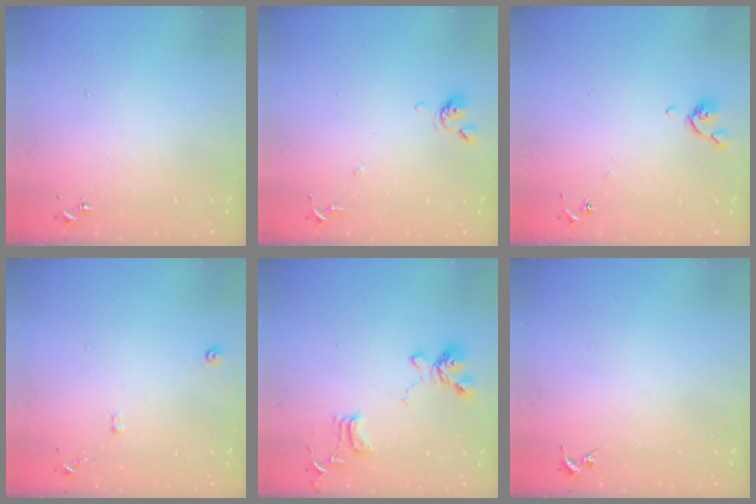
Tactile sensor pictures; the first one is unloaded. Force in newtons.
{"total": 7.3, "press": 7.3, "slide": 0.8}
{"total": 5.7, "press": 5.6, "slide": 1.1}
{"total": 6.4, "press": 6.4, "slide": 0.6}
{"total": 15.8, "press": 15.7, "slide": 1.6}
{"total": 0.0}